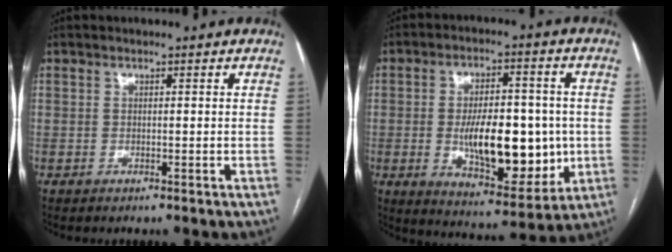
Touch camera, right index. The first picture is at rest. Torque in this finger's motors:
{"motor_torque": [0.62, -0.12, 0.86, 0.20]}